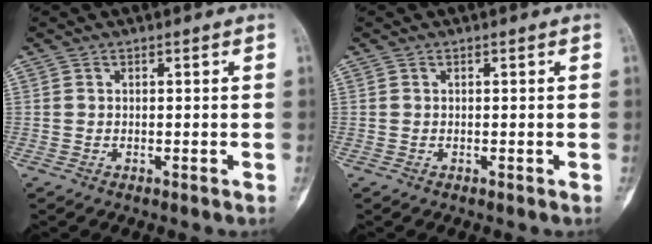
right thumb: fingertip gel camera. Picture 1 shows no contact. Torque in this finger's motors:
{"motor_torque": [0.13, 0.13, -0.06, 0.06, 0.01]}